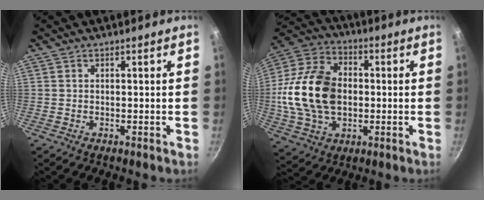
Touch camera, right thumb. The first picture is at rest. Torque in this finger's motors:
{"motor_torque": [1.43, 3.58, 1.74, -0.48, 0.26]}